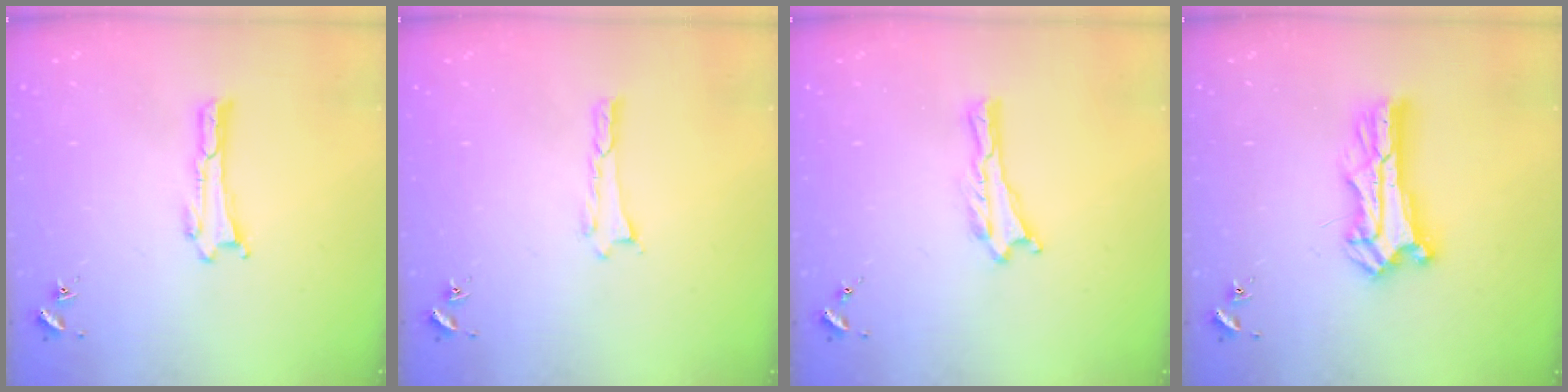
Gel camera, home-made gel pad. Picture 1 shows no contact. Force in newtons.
{"total": 0.0}
{"total": 0.0}
{"total": 7.4, "press": 7.4, "slide": 0.7}